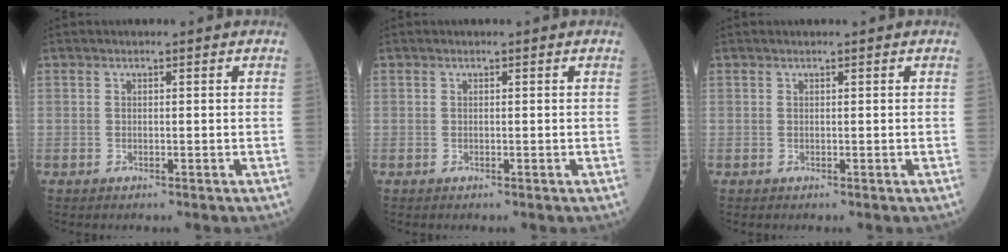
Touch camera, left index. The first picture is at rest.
{"total": 0.0}
{"total": 0.0}